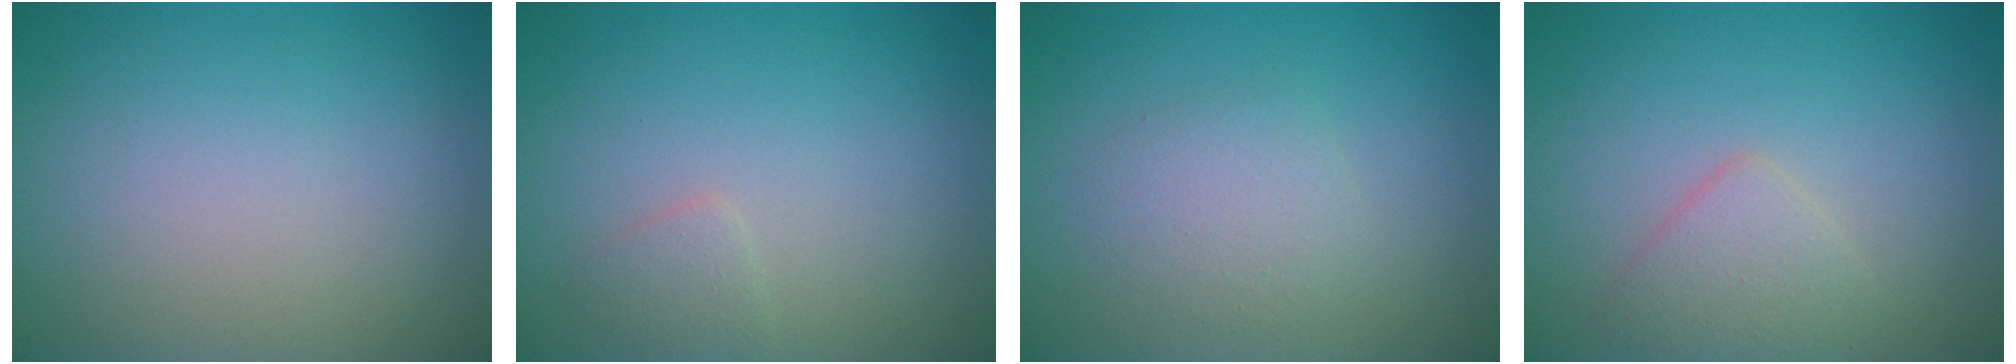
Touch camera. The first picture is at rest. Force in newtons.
{"total": 1.1, "press": 1.1, "slide": 0.1}
{"total": 2.3, "press": 2.3, "slide": 0.1}
{"total": 2.3, "press": 2.3, "slide": 0.1}